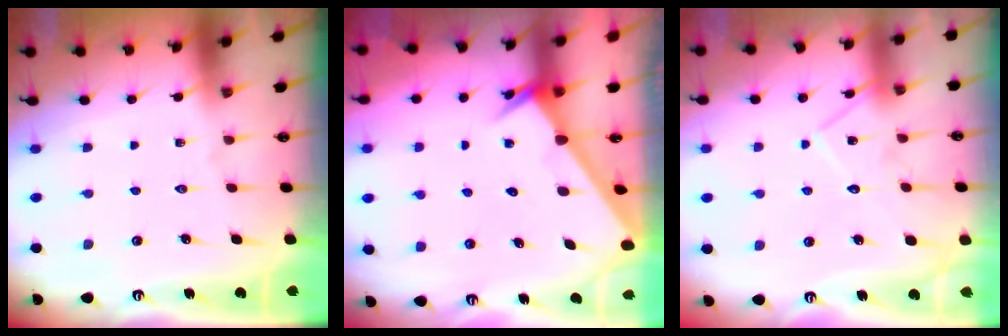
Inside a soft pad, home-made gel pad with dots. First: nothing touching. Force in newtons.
{"total": 2.6, "press": 2.6, "slide": 0.1}
{"total": 12.8, "press": 12.8, "slide": 0.8}